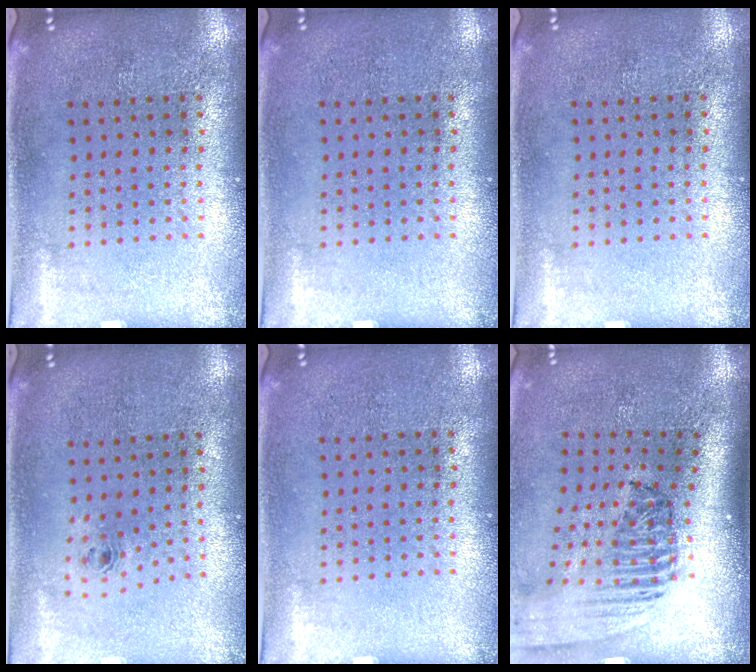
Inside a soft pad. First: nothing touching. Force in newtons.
{"total": 0.0}
{"total": 0.0}
{"total": 0.6, "press": 0.2, "slide": 0.6}
{"total": 0.0}
{"total": 2.4, "press": 1.6, "slide": 1.7}